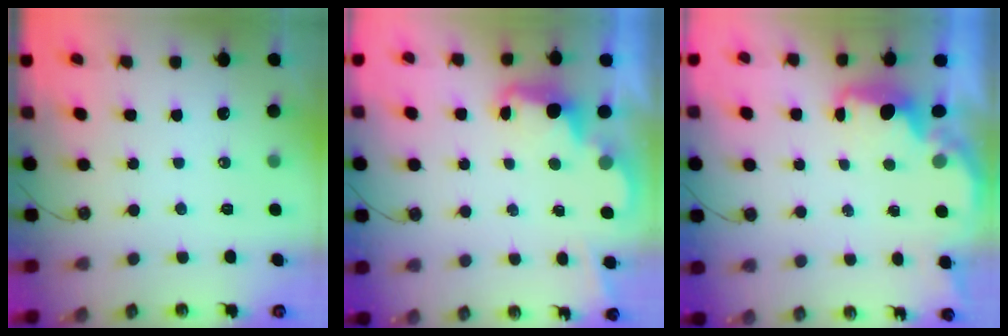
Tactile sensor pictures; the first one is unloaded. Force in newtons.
{"total": 2.5, "press": 2.4, "slide": 0.5}
{"total": 2.1, "press": 2.0, "slide": 0.7}